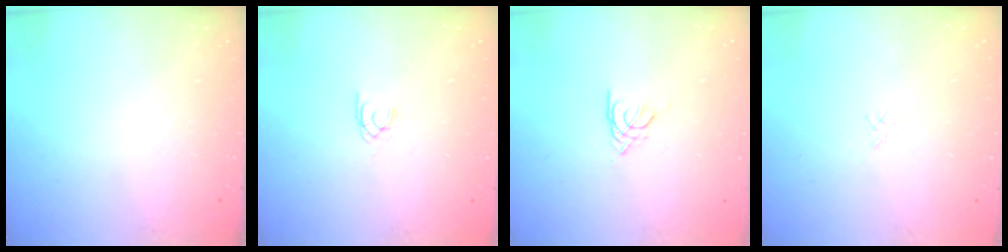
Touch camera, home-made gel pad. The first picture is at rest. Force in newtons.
{"total": 1.4, "press": 1.4, "slide": 0.2}
{"total": 2.6, "press": 2.6, "slide": 0.5}
{"total": 1.3, "press": 1.2, "slide": 0.4}